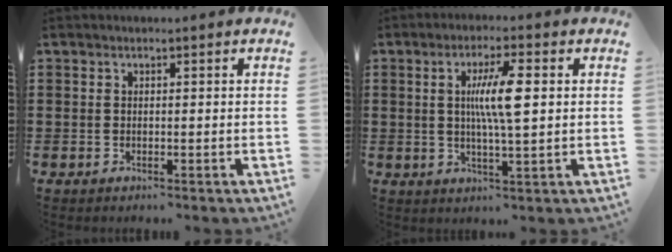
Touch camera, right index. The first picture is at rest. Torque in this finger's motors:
{"motor_torque": [0.95, 0.14, 0.36, 0.20]}